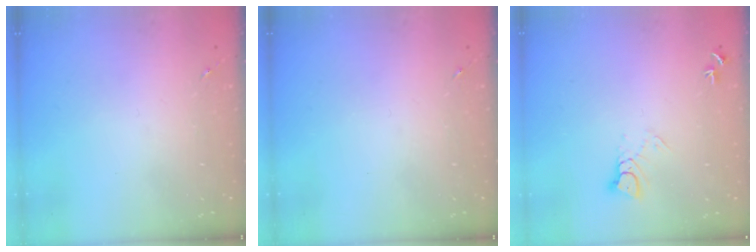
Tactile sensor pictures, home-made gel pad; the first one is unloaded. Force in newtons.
{"total": 0.0}
{"total": 4.6, "press": 4.5, "slide": 0.5}